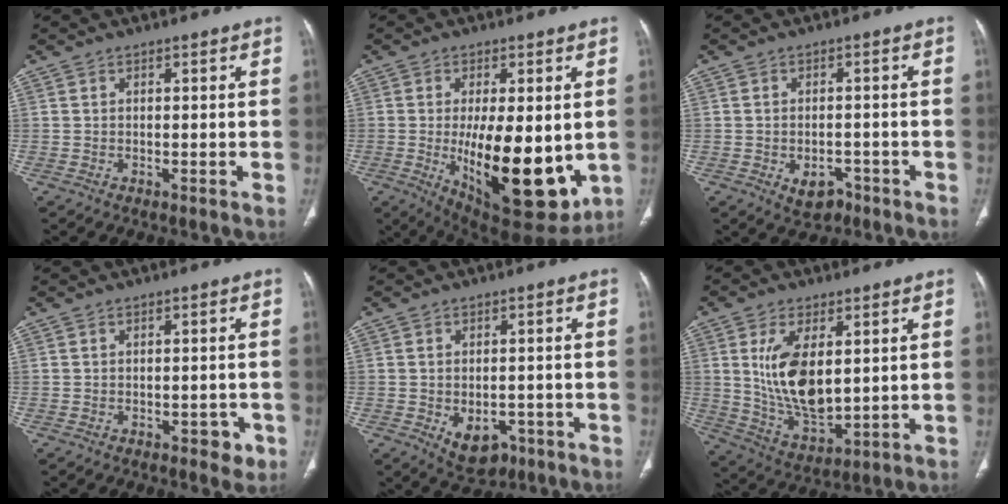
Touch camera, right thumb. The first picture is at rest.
{"total": 19.5, "force": [-2.4, 7.9, 17.7], "torque": [-0.257, -0.036, -0.012]}
{"total": 4.7, "force": [-2.3, 3.1, 2.6], "torque": [-0.028, 0.015, -0.026]}
{"total": 3.0, "force": [-1.4, 1.8, 1.9], "torque": [-0.007, 0.005, -0.014]}
{"total": 7.1, "force": [-2.7, 4.9, 4.4], "torque": [-0.047, 0.011, -0.023]}
{"total": 13.3, "force": [2.7, 6.8, 11.1], "torque": [-0.192, -0.024, 0.065]}